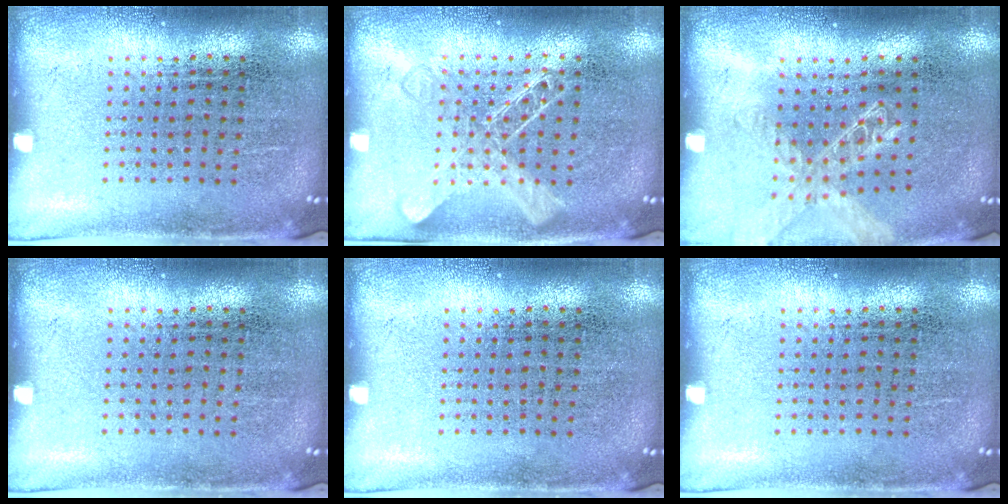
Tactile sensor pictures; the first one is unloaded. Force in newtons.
{"total": 2.1, "press": 2.1, "slide": 0.5}
{"total": 1.4, "press": 1.4, "slide": 0.1}
{"total": 0.0}
{"total": 0.0}
{"total": 0.0}